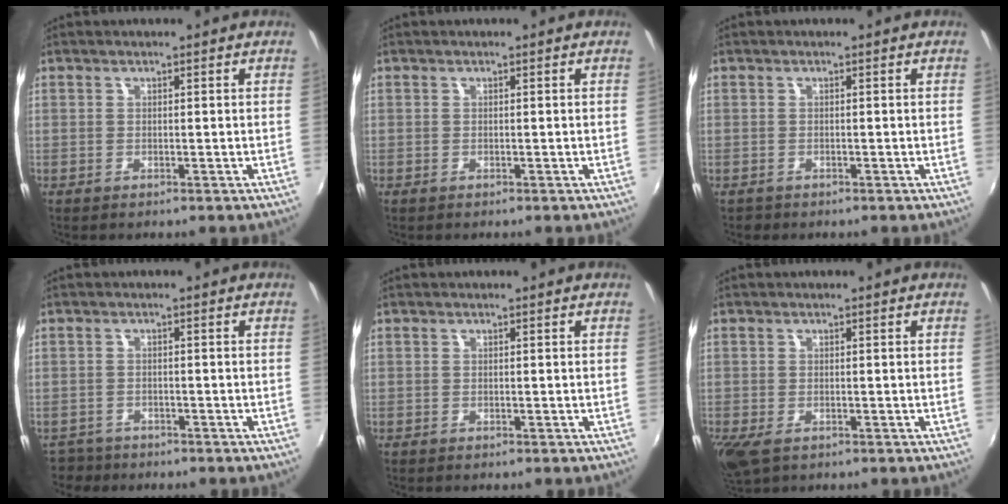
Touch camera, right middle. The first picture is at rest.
{"total": 0.0}
{"total": 0.9, "force": [-0.7, 0.6, 0.0], "torque": [-0.004, -0.002, -0.012]}
{"total": 3.7, "force": [-3.1, 2.0, 0.1], "torque": [-0.016, -0.003, -0.057]}
{"total": 0.0}
{"total": 4.2, "force": [-2.3, 2.1, 2.9], "torque": [-0.062, -0.018, -0.039]}